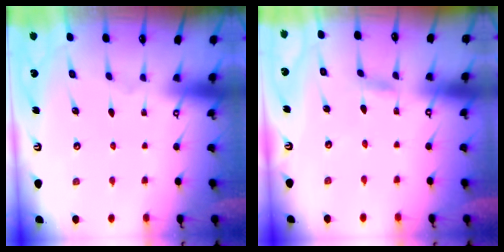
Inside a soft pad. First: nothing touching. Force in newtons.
{"total": 1.6, "press": 1.6, "slide": 0.2}